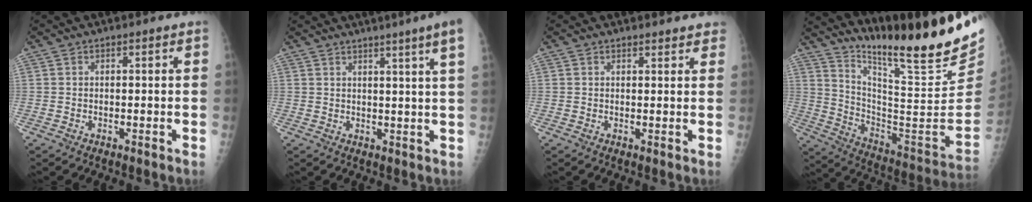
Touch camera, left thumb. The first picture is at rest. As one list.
[{"total": 9.5, "force": [6.2, -1.4, 7.1], "torque": [-0.095, -0.014, 0.063]}, {"total": 3.0, "force": [2.8, 0.7, 0.9], "torque": [0.003, -0.009, 0.023]}, {"total": 26.4, "force": [21.6, 1.6, 15.1], "torque": [-0.213, -0.152, 0.330]}]